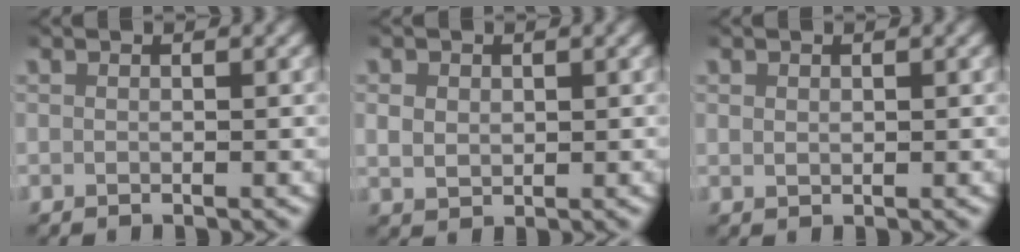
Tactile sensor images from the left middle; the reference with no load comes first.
{"total": 2.2, "force": [0.5, 1.9, 1.0], "torque": [-0.019, -0.001, 0.017]}
{"total": 0.7, "force": [0.3, 0.5, 0.3], "torque": [-0.004, 0.000, 0.010]}